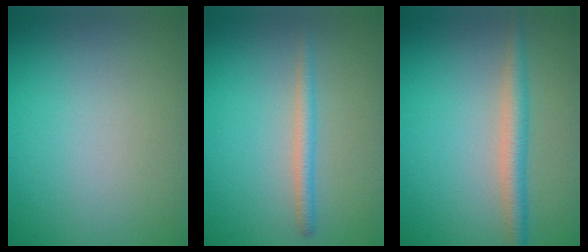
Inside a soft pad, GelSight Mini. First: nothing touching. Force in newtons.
{"total": 1.8, "press": 1.8, "slide": 0.1}
{"total": 2.7, "press": 2.7, "slide": 0.0}